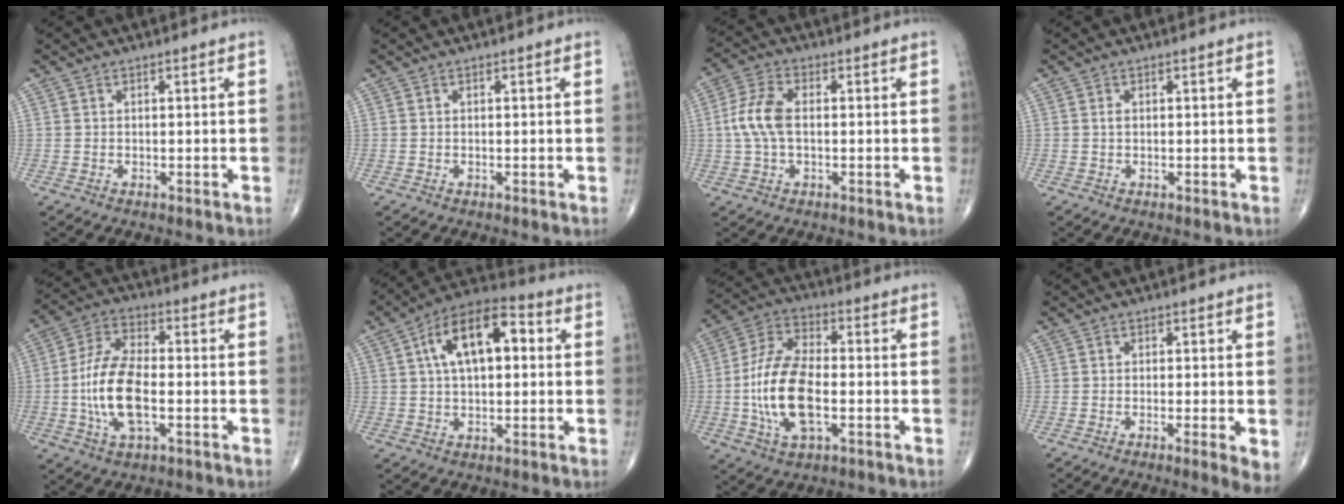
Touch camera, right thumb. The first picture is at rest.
{"total": 0.0}
{"total": 7.4, "force": [0.1, 4.0, 6.2], "torque": [-0.144, 0.017, -0.004]}
{"total": 0.6, "force": [0.1, 0.4, 0.5], "torque": [-0.010, 0.001, 0.001]}
{"total": 13.0, "force": [-2.3, 6.0, 11.3], "torque": [-0.230, 0.016, -0.047]}
{"total": 14.3, "force": [3.1, 7.4, 11.9], "torque": [-0.189, 0.029, 0.044]}
{"total": 15.0, "force": [-2.6, 7.3, 12.9], "torque": [-0.261, 0.018, -0.050]}
{"total": 4.0, "force": [-1.2, 0.4, 3.8], "torque": [-0.066, -0.013, -0.023]}